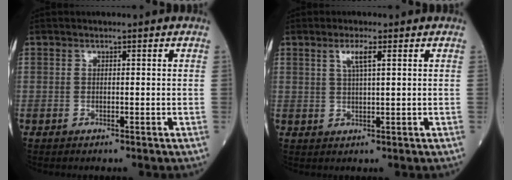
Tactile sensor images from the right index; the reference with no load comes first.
{"total": 2.9, "force": [1.4, 0.1, 2.6], "torque": [-0.053, 0.003, 0.026]}